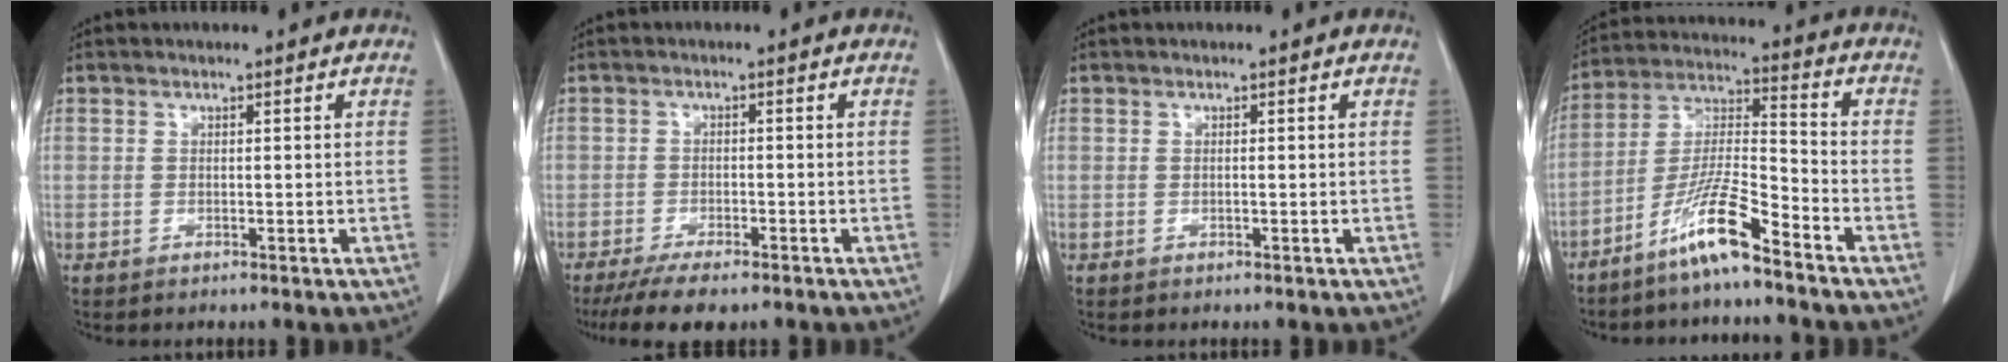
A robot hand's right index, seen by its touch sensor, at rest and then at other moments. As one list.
[{"total": 6.5, "force": [-5.0, 2.0, 3.6], "torque": [-0.056, -0.011, -0.082]}, {"total": 0.0}, {"total": 10.1, "force": [-7.1, 0.4, 7.2], "torque": [-0.150, -0.010, -0.143]}]